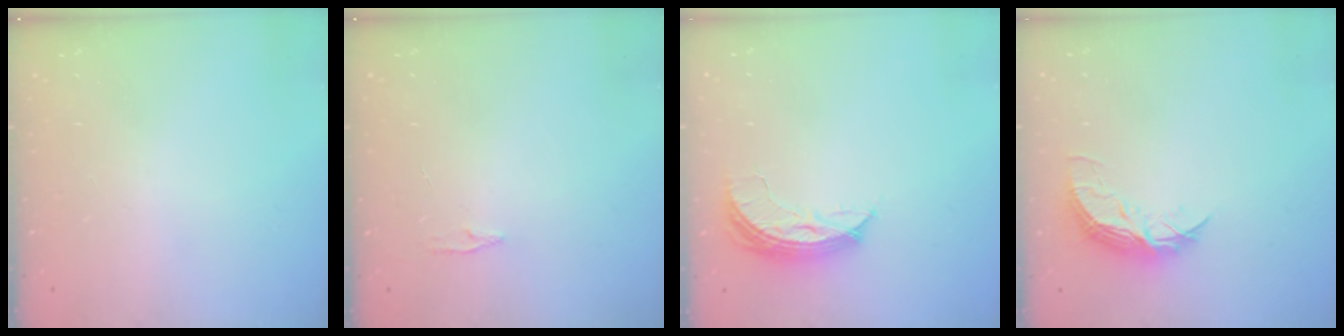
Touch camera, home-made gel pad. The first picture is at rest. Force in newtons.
{"total": 3.8, "press": 3.7, "slide": 0.5}
{"total": 8.2, "press": 8.2, "slide": 0.1}
{"total": 7.9, "press": 7.8, "slide": 0.6}